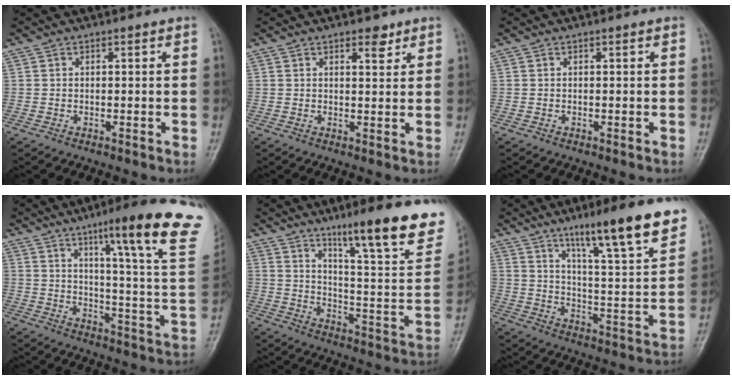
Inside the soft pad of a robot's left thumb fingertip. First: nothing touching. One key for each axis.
{"total": 3.0, "fx": 2.0, "fy": 1.3, "fz": 1.8, "tx": -0.012, "ty": -0.011, "tz": 0.028}
{"total": 0.0}
{"total": 24.0, "fx": 13.4, "fy": 2.3, "fz": 19.7, "tx": -0.256, "ty": -0.054, "tz": 0.181}
{"total": 23.3, "fx": 14.9, "fy": 3.8, "fz": 17.5, "tx": -0.219, "ty": -0.072, "tz": 0.224}
{"total": 19.0, "fx": 12.6, "fy": 2.3, "fz": 14.0, "tx": -0.184, "ty": -0.062, "tz": 0.195}